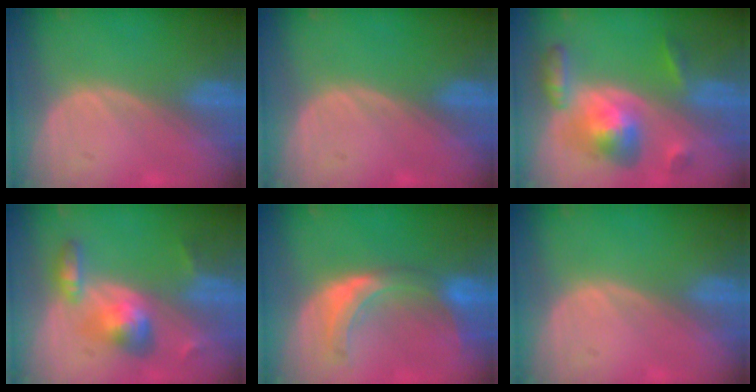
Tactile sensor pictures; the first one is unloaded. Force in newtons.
{"total": 0.0}
{"total": 8.3, "press": 8.2, "slide": 0.6}
{"total": 6.0, "press": 6.0, "slide": 0.8}
{"total": 7.1, "press": 6.7, "slide": 2.2}
{"total": 0.0}